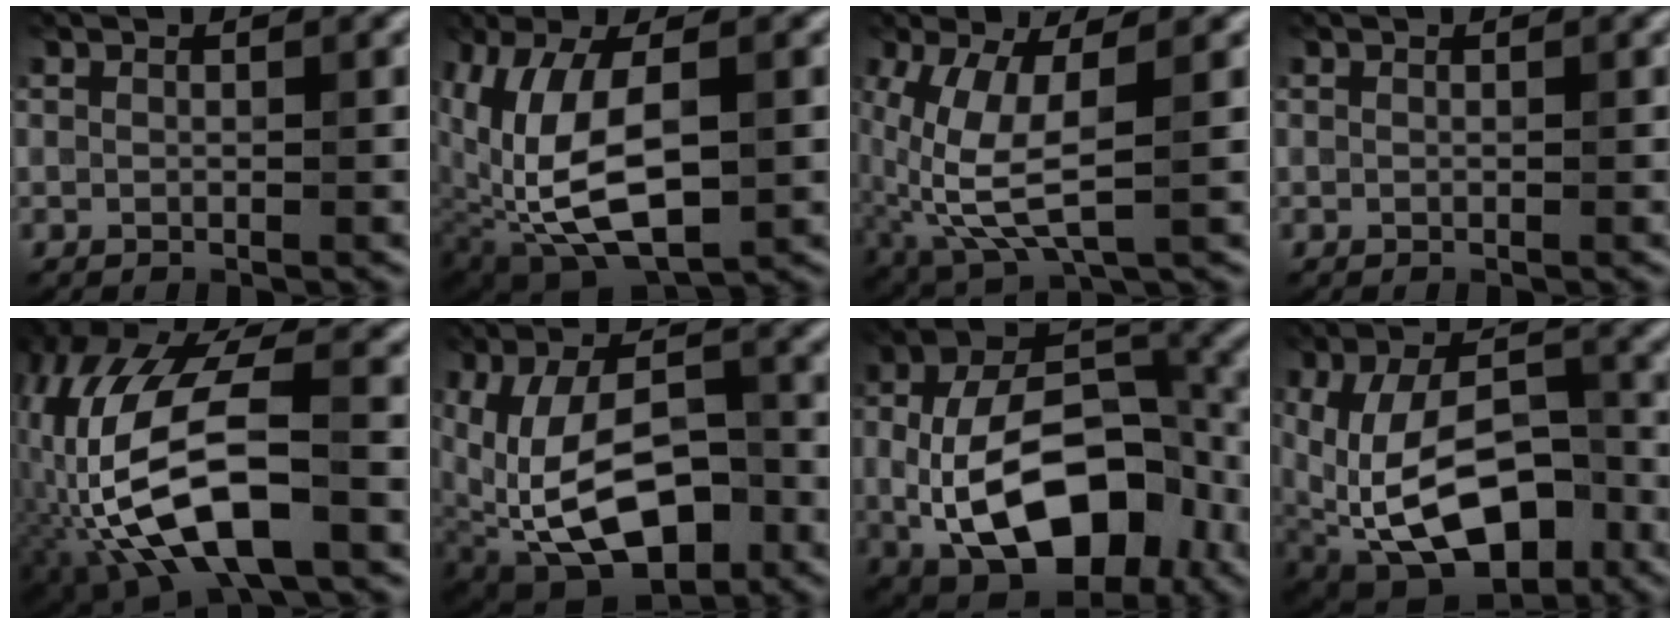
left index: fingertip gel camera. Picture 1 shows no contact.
{"total": 10.3, "force": [-0.3, 5.6, 8.6], "torque": [-0.182, -0.010, -0.005]}
{"total": 7.1, "force": [-0.6, 2.9, 6.4], "torque": [-0.163, -0.011, -0.006]}
{"total": 0.0}
{"total": 12.7, "force": [-4.2, 5.4, 10.7], "torque": [-0.222, 0.012, -0.088]}
{"total": 12.8, "force": [-3.9, 7.0, 10.0], "torque": [-0.182, -0.019, -0.062]}
{"total": 14.2, "force": [-3.5, 8.4, 11.0], "torque": [-0.178, -0.016, -0.067]}
{"total": 14.1, "force": [-4.6, 7.7, 10.9], "torque": [-0.195, -0.024, -0.069]}